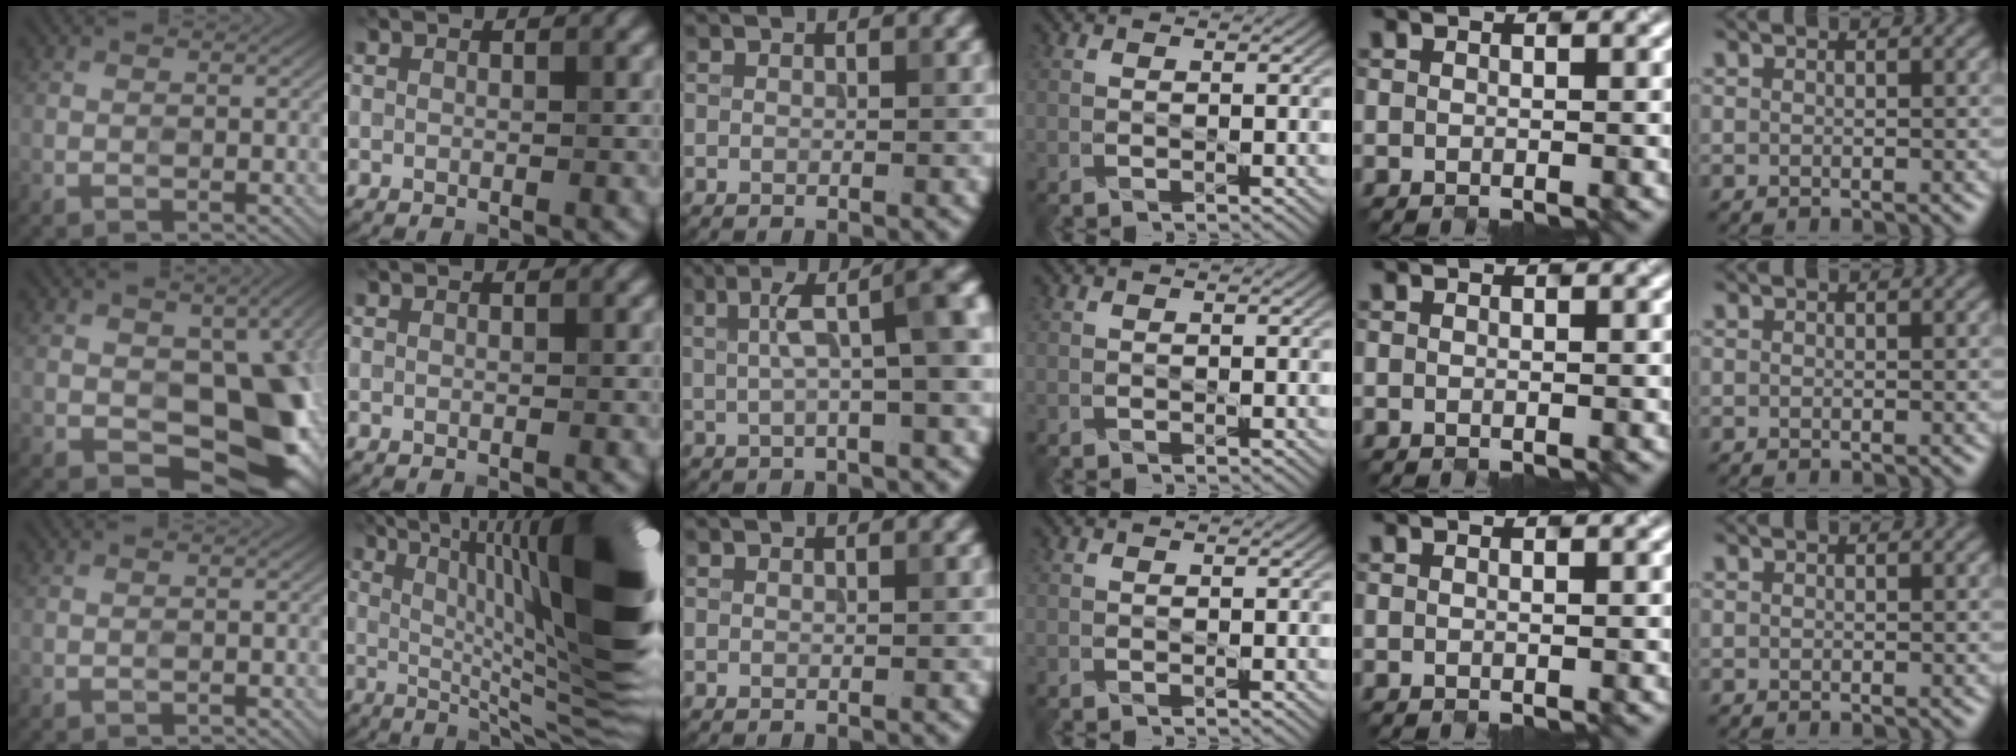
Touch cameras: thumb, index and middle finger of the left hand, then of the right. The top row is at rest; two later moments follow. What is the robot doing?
{"motion": "open", "object": "jewelry box"}